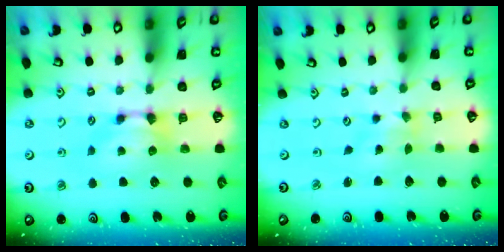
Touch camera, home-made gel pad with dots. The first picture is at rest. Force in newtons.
{"total": 2.3, "press": 2.1, "slide": 0.9}